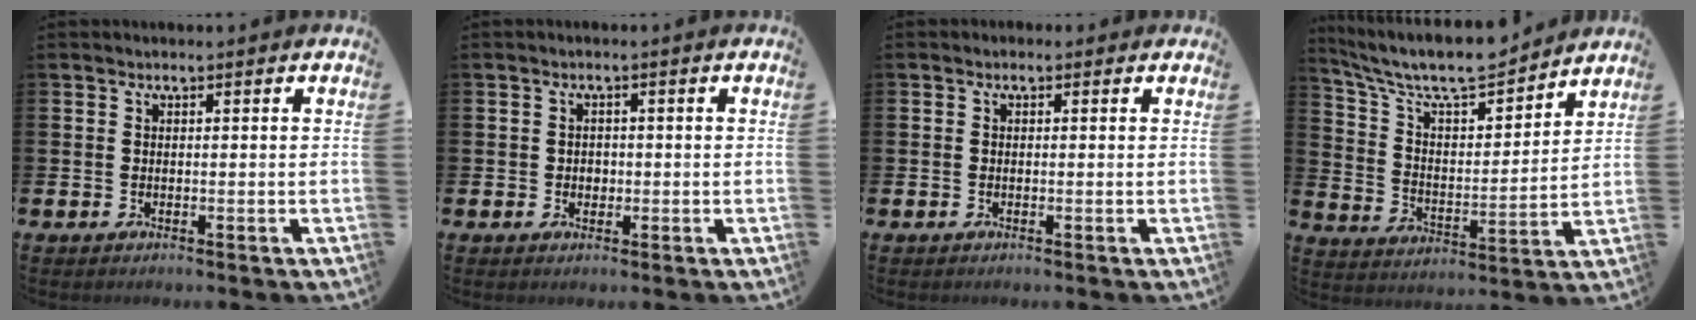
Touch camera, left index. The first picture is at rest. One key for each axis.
{"total": 1.2, "fx": 0.0, "fy": 1.1, "fz": 0.4, "tx": 0.006, "ty": 0.002, "tz": -0.006}
{"total": 0.5, "fx": -0.2, "fy": 0.5, "fz": 0.1, "tx": 0.000, "ty": 0.004, "tz": -0.006}
{"total": 9.0, "fx": 8.2, "fy": 2.0, "fz": 3.1, "tx": -0.104, "ty": -0.054, "tz": 0.143}